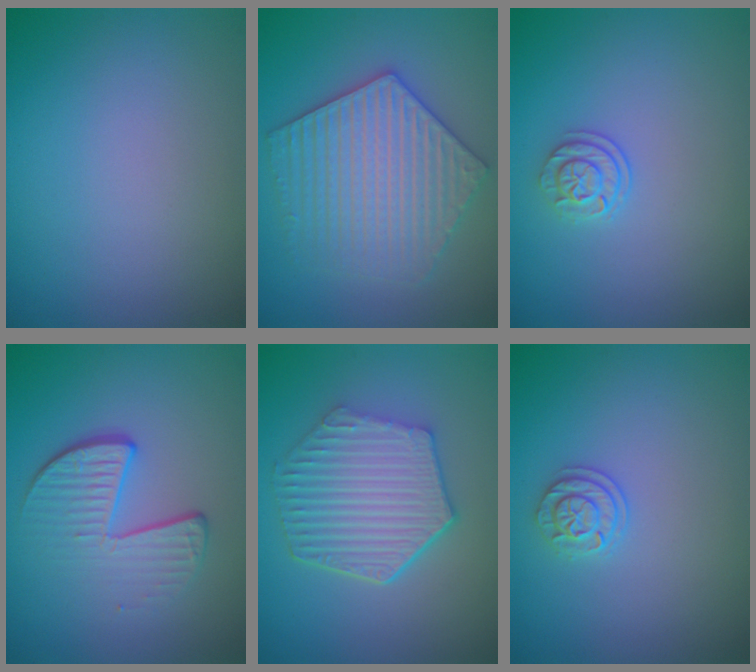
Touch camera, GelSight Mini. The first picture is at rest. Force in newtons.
{"total": 6.1, "press": 6.1, "slide": 0.9}
{"total": 1.9, "press": 1.6, "slide": 1.1}
{"total": 4.3, "press": 2.8, "slide": 3.3}
{"total": 6.4, "press": 4.9, "slide": 4.2}
{"total": 1.9, "press": 1.7, "slide": 0.8}